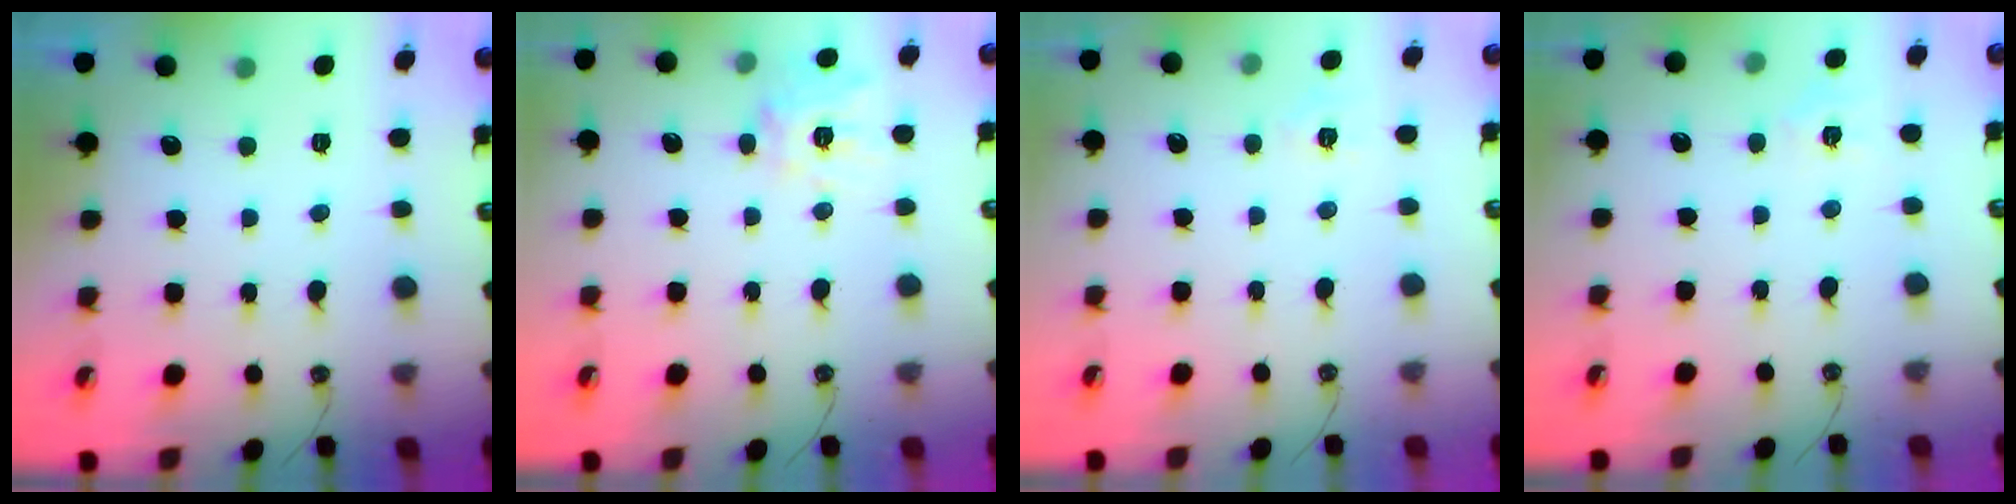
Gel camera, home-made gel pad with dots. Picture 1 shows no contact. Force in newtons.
{"total": 11.8, "press": 11.8, "slide": 0.8}
{"total": 5.8, "press": 5.7, "slide": 0.6}
{"total": 4.3, "press": 4.3, "slide": 0.6}